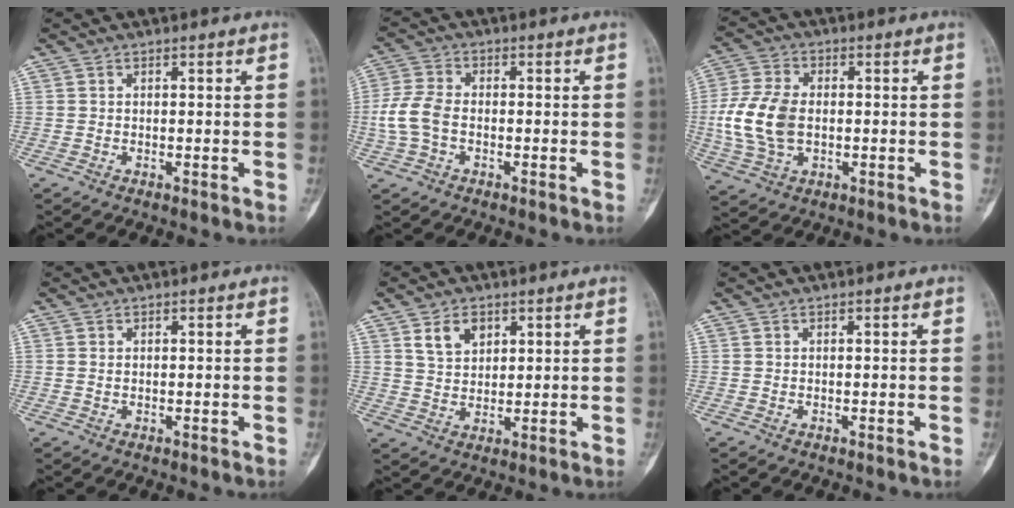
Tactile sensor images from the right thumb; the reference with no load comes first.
{"total": 6.9, "force": [-1.1, 4.5, 5.2], "torque": [-0.122, 0.016, -0.025]}
{"total": 11.9, "force": [-0.5, 7.6, 9.1], "torque": [-0.195, 0.006, -0.008]}
{"total": 0.7, "force": [0.2, 0.5, 0.5], "torque": [-0.013, 0.002, 0.006]}
{"total": 5.5, "force": [2.8, 3.7, 2.9], "torque": [-0.035, -0.017, 0.055]}
{"total": 0.0}